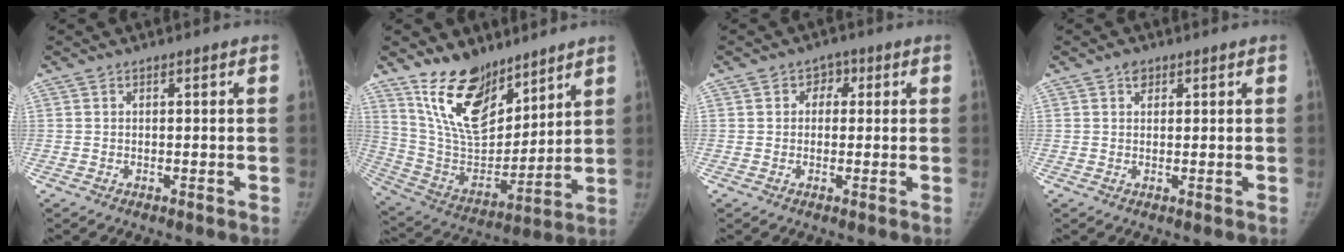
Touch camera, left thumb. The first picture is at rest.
{"total": 17.8, "force": [12.5, 8.5, 9.3], "torque": [-0.115, -0.080, 0.244]}
{"total": 3.2, "force": [0.7, 2.8, 1.4], "torque": [0.008, 0.006, 0.001]}
{"total": 1.8, "force": [1.0, 1.3, 0.7], "torque": [0.000, -0.003, 0.012]}